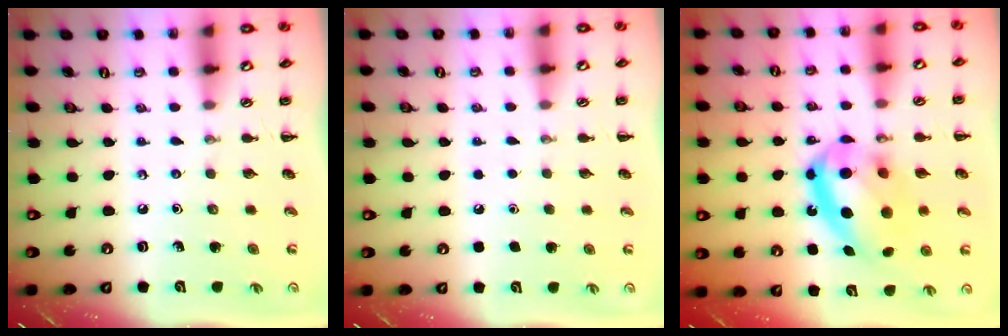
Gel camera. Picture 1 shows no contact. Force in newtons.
{"total": 1.6, "press": 1.6, "slide": 0.1}
{"total": 18.2, "press": 17.7, "slide": 4.5}